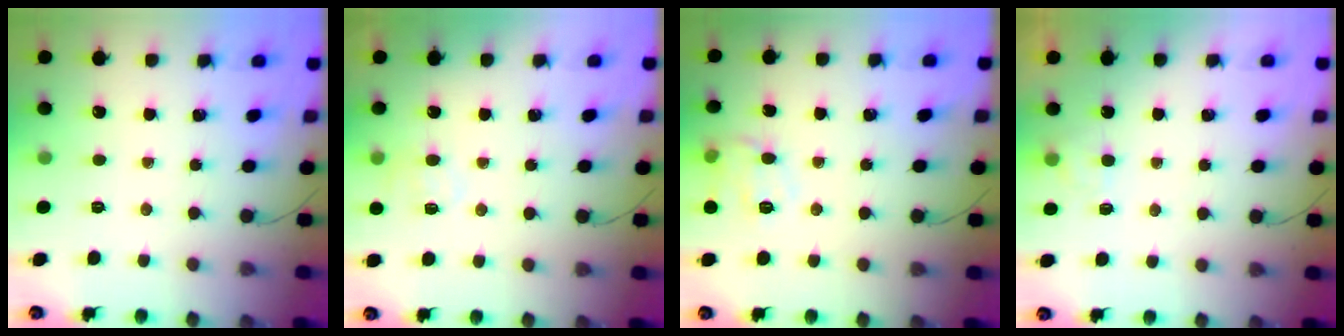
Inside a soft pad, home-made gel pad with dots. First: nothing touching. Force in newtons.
{"total": 5.0, "press": 4.9, "slide": 1.2}
{"total": 10.0, "press": 9.9, "slide": 0.8}
{"total": 2.7, "press": 2.3, "slide": 1.4}